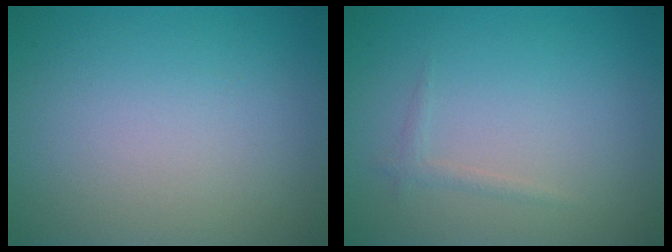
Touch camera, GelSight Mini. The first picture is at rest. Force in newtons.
{"total": 0.7, "press": 0.7, "slide": 0.1}